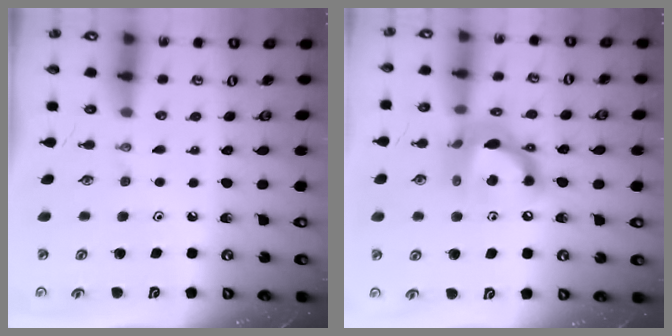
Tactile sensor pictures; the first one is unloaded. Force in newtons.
{"total": 14.7, "press": 14.7, "slide": 0.9}